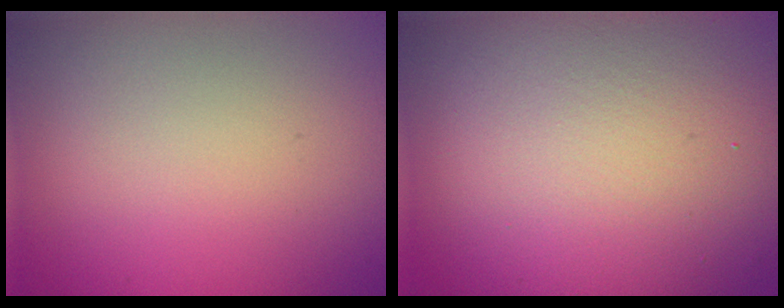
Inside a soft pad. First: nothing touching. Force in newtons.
{"total": 13.7, "press": 13.6, "slide": 1.2}